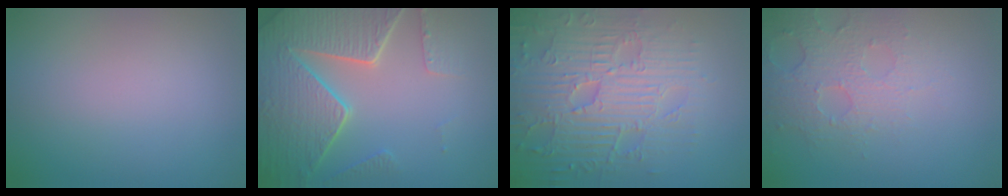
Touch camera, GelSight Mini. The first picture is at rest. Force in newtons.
{"total": 8.2, "press": 5.9, "slide": 5.7}
{"total": 8.2, "press": 6.2, "slide": 5.4}
{"total": 3.7, "press": 3.4, "slide": 1.5}